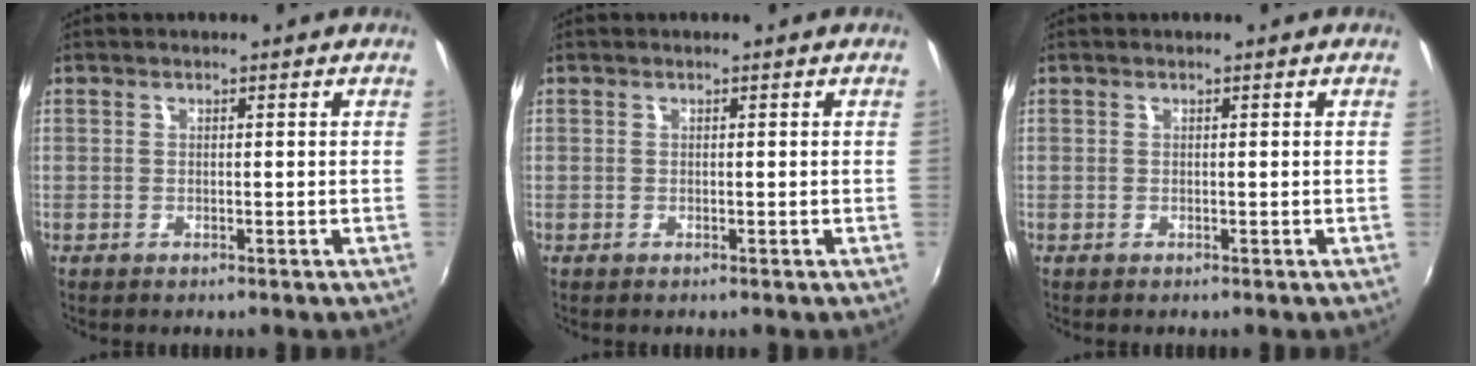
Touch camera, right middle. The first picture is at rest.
{"total": 0.0}
{"total": 0.0}